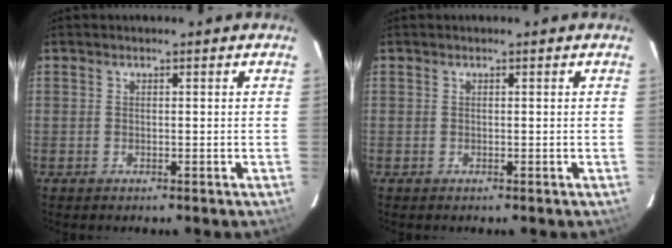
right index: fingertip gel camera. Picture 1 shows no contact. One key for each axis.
{"total": 0.0}